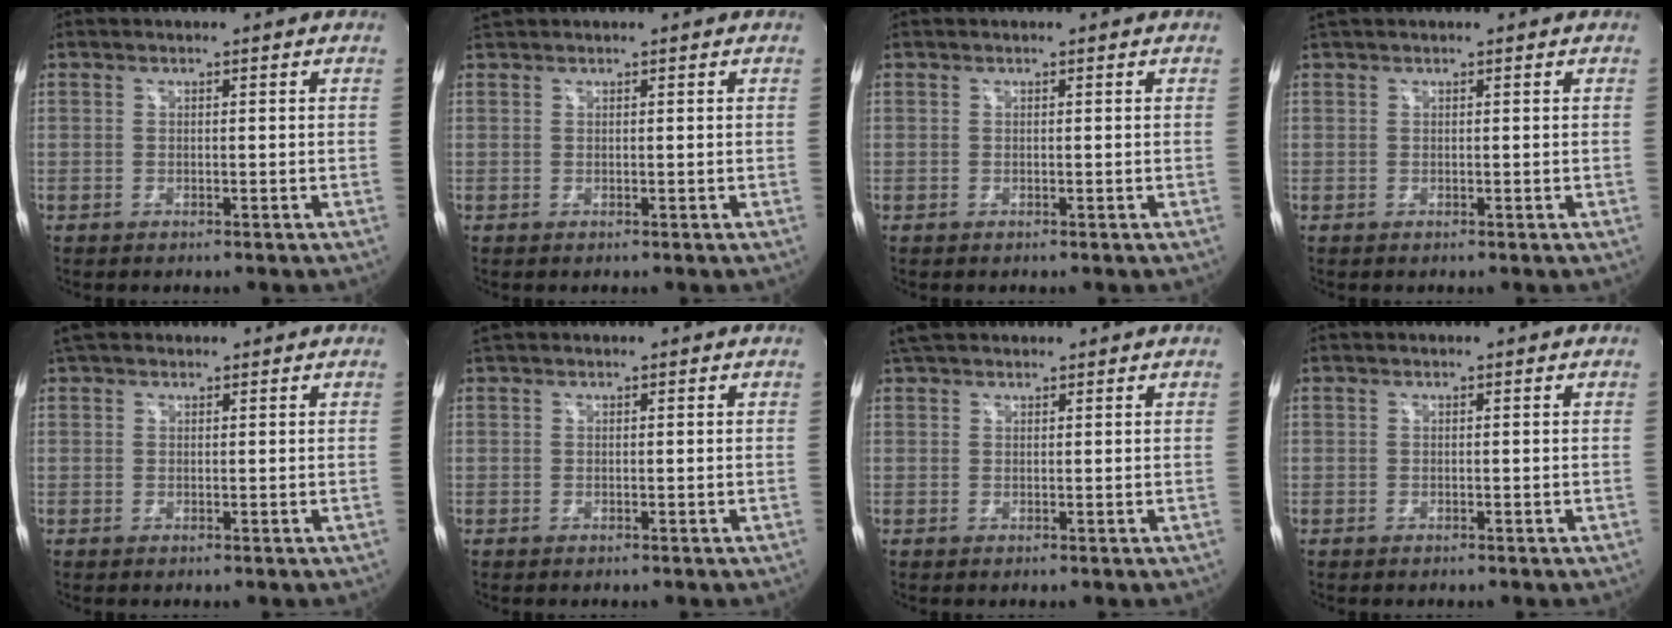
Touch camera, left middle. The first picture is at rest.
{"total": 1.1, "force": [1.1, -0.2, 0.2], "torque": [-0.012, 0.018, 0.029]}
{"total": 0.0}
{"total": 1.3, "force": [1.2, -0.1, 0.5], "torque": [-0.016, 0.025, 0.028]}
{"total": 3.1, "force": [2.6, 1.4, 0.9], "torque": [-0.019, 0.027, 0.043]}
{"total": 0.8, "force": [0.8, 0.3, 0.1], "torque": [-0.013, 0.018, 0.018]}
{"total": 4.2, "force": [3.6, 1.5, 1.4], "torque": [-0.026, 0.029, 0.064]}
{"total": 0.0}